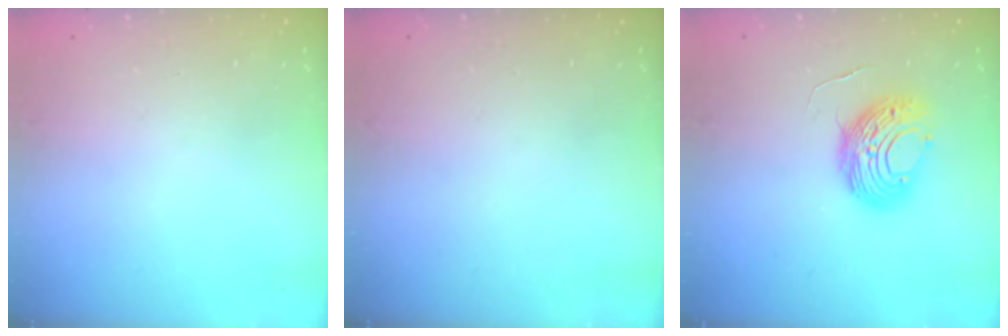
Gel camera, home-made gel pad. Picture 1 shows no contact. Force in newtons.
{"total": 0.0}
{"total": 10.3, "press": 10.3, "slide": 0.7}